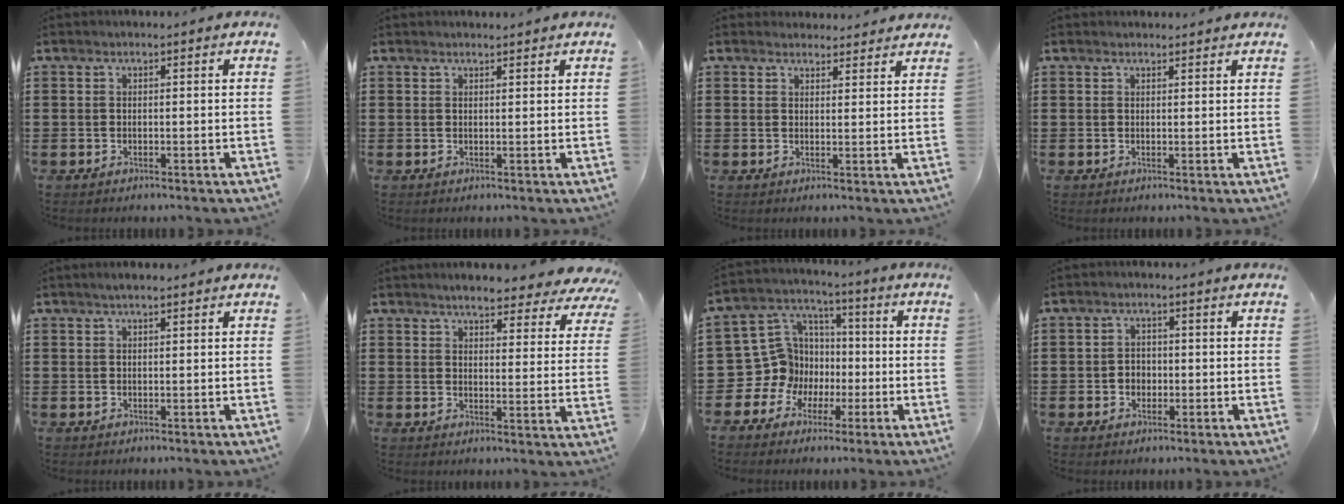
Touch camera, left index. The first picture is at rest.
{"total": 1.1, "force": [1.1, 0.1, 0.3], "torque": [-0.007, 0.001, 0.021]}
{"total": 2.6, "force": [2.5, 0.6, 0.1], "torque": [-0.001, -0.008, 0.047]}
{"total": 1.1, "force": [1.1, 0.3, 0.0], "torque": [-0.002, 0.001, 0.022]}
{"total": 1.5, "force": [1.1, 0.2, 0.9], "torque": [-0.019, 0.003, 0.020]}
{"total": 4.9, "force": [4.6, 0.4, 1.7], "torque": [-0.044, -0.023, 0.078]}
{"total": 10.8, "force": [-1.4, 10.6, 2.0], "torque": [-0.101, -0.002, -0.017]}
{"total": 2.2, "force": [-0.4, 1.9, 0.9], "torque": [-0.023, 0.005, -0.012]}